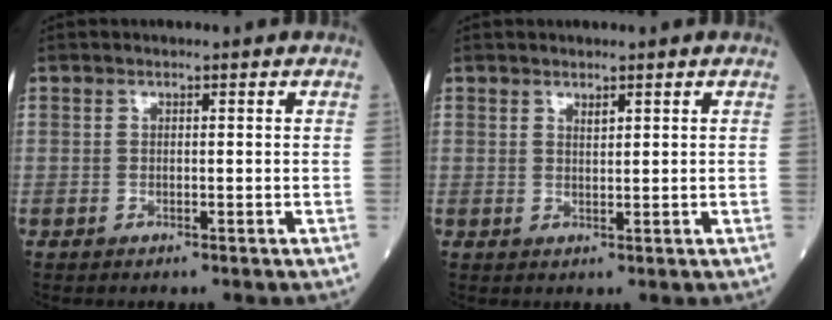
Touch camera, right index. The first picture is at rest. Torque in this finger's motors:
{"motor_torque": [-0.09, 0.15, 0.01, 0.01]}